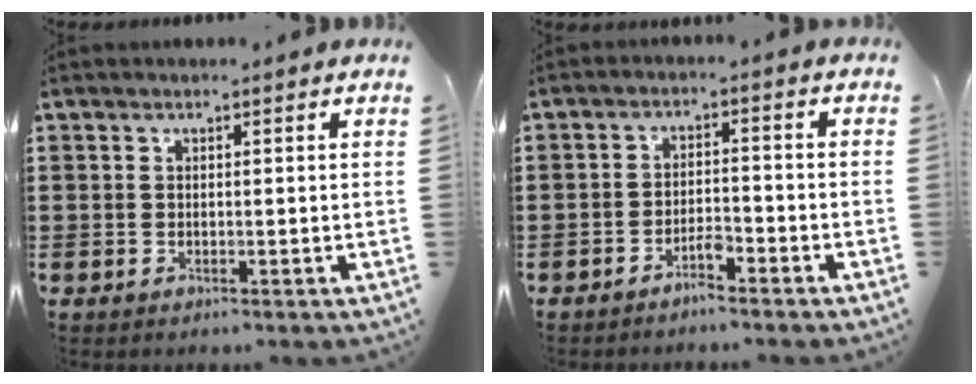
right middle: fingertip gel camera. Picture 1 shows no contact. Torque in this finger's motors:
{"motor_torque": [1.09, 1.05, 0.04, -0.01]}